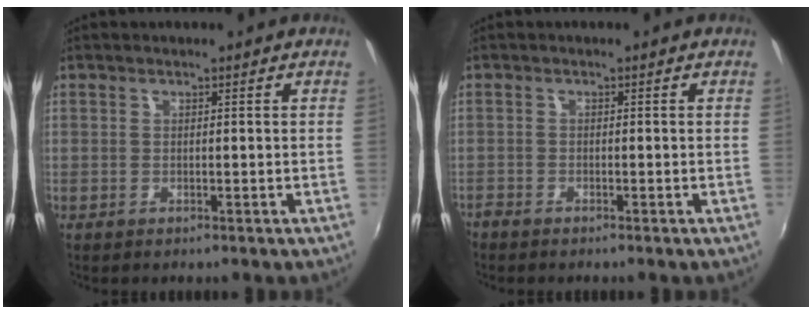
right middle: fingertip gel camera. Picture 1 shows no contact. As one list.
[{"total": 1.5, "force": [-1.4, 0.4, 0.3], "torque": [-0.010, -0.007, -0.030]}]